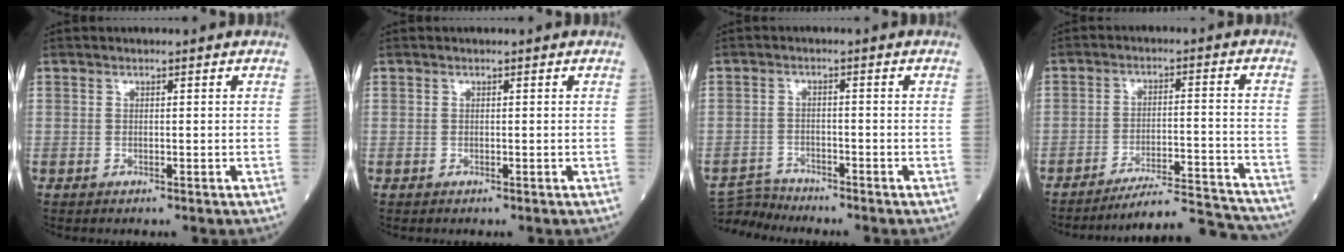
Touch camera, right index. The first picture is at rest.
{"total": 0.0}
{"total": 3.7, "force": [-3.6, -0.2, -0.8], "torque": [0.013, -0.011, -0.067]}
{"total": 13.6, "force": [-13.5, -0.7, 2.1], "torque": [-0.019, 0.013, -0.195]}